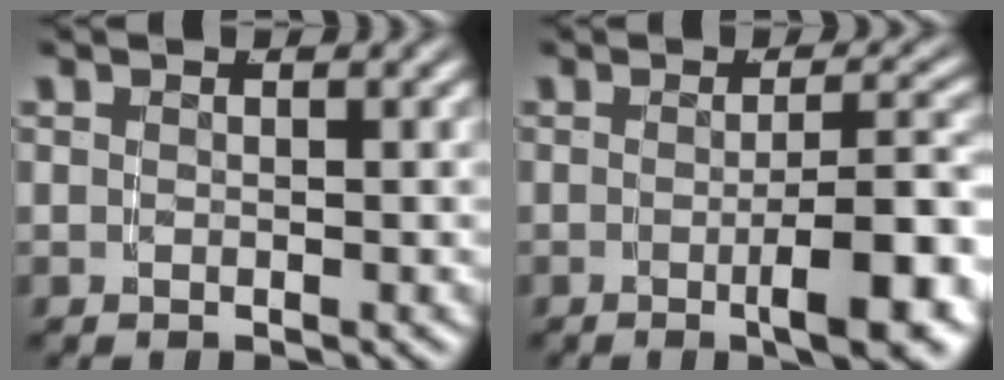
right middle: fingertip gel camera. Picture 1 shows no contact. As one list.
[{"total": 5.7, "force": [-2.1, 0.8, 5.2], "torque": [-0.061, -0.001, -0.033]}]